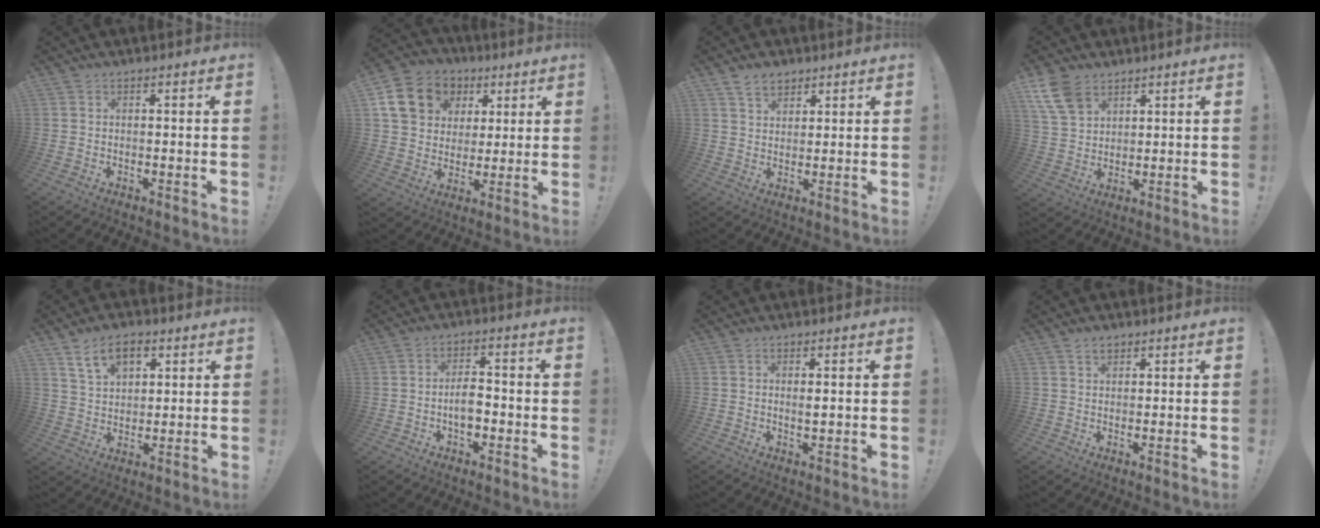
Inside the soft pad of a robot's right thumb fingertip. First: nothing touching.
{"total": 15.8, "force": [5.9, 12.9, 7.0], "torque": [-0.093, -0.016, 0.128]}
{"total": 5.4, "force": [3.8, 3.3, 2.0], "torque": [-0.035, -0.016, 0.071]}
{"total": 10.3, "force": [6.4, 6.4, 4.9], "torque": [-0.099, -0.023, 0.128]}
{"total": 10.2, "force": [5.4, 6.1, 6.2], "torque": [-0.100, -0.010, 0.101]}
{"total": 5.9, "force": [-1.6, 3.9, 4.2], "torque": [-0.061, 0.005, -0.032]}
{"total": 1.6, "force": [0.3, 0.3, 1.6], "torque": [-0.022, -0.006, 0.003]}
{"total": 2.2, "force": [1.6, 1.2, 1.0], "torque": [-0.012, -0.005, 0.028]}